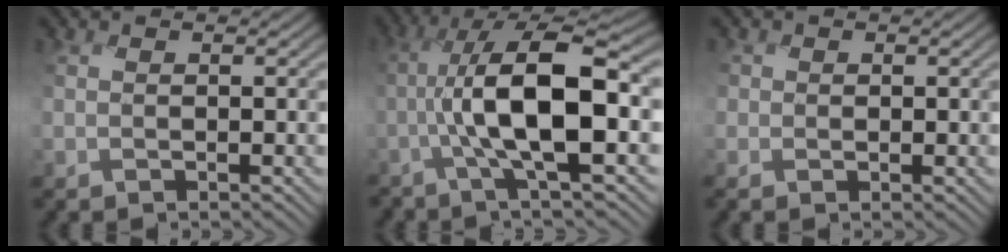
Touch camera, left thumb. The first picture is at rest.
{"total": 9.7, "force": [-1.1, 2.1, 9.4], "torque": [-0.169, 0.015, -0.032]}
{"total": 1.1, "force": [0.1, 0.7, -0.8], "torque": [0.017, -0.004, -0.003]}